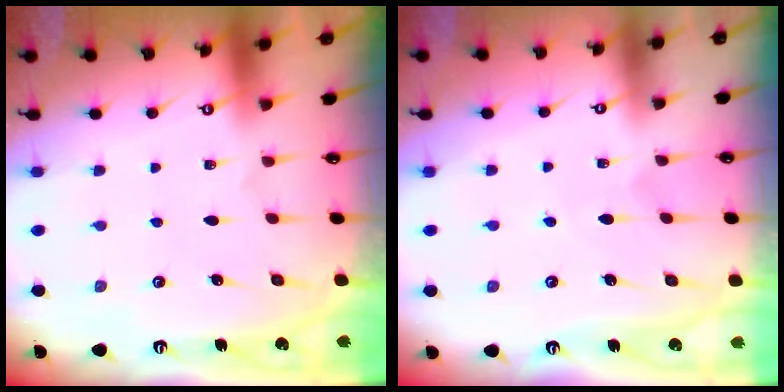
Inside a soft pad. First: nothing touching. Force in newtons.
{"total": 3.8, "press": 3.8, "slide": 0.4}